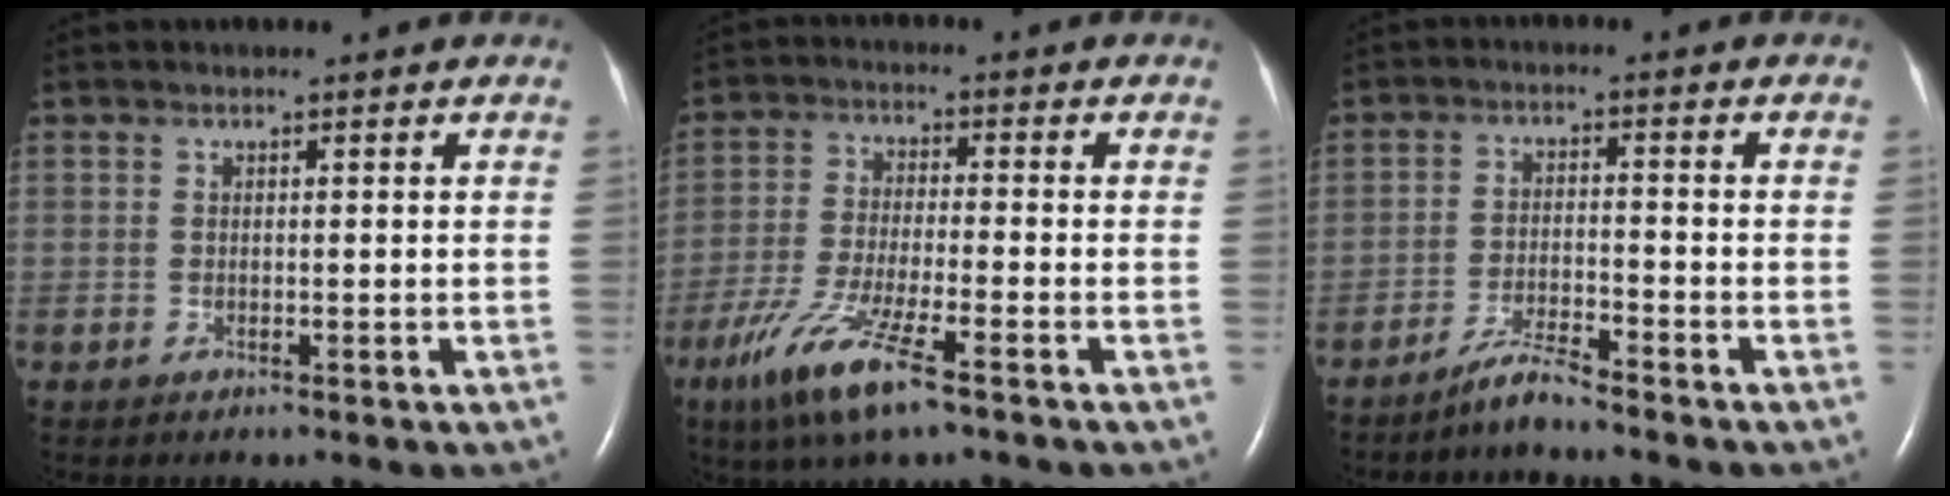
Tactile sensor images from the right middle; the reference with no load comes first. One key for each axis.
{"total": 10.2, "fx": -6.1, "fy": 1.0, "fz": 8.1, "tx": -0.172, "ty": -0.026, "tz": -0.113}
{"total": 3.9, "fx": -3.6, "fy": -0.2, "fz": 1.5, "tx": -0.034, "ty": -0.012, "tz": -0.072}